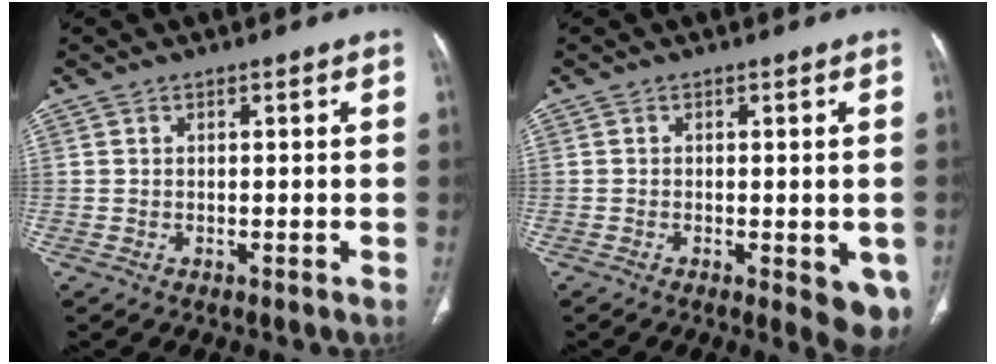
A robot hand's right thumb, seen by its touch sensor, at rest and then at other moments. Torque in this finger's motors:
{"motor_torque": [-0.12, 0.33, -0.01, -0.15, 0.01]}